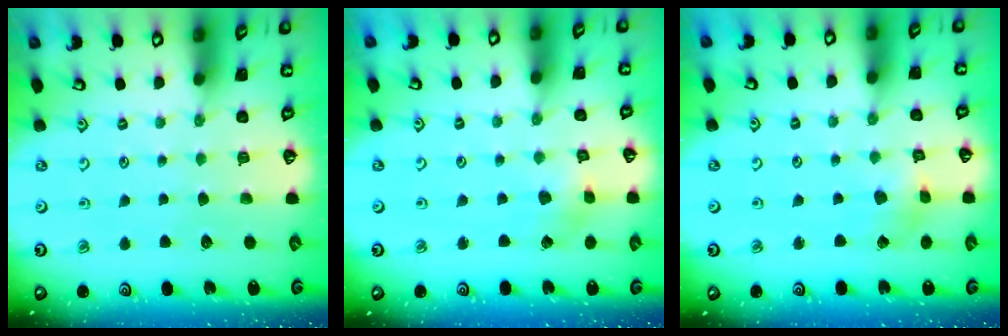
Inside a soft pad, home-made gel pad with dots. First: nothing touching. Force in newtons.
{"total": 2.7, "press": 2.7, "slide": 0.3}
{"total": 2.5, "press": 2.5, "slide": 0.3}